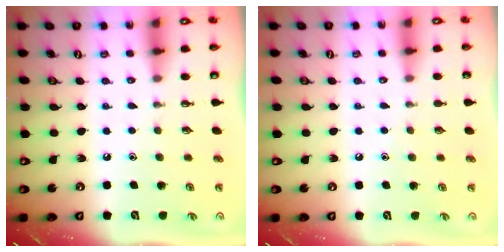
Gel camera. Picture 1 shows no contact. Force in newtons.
{"total": 2.7, "press": 2.6, "slide": 0.3}